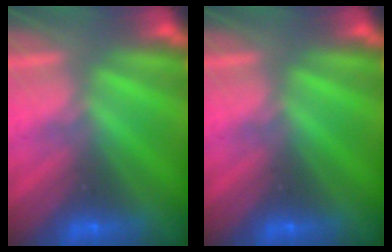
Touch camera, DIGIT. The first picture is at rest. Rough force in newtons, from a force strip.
{"total": 0.0}